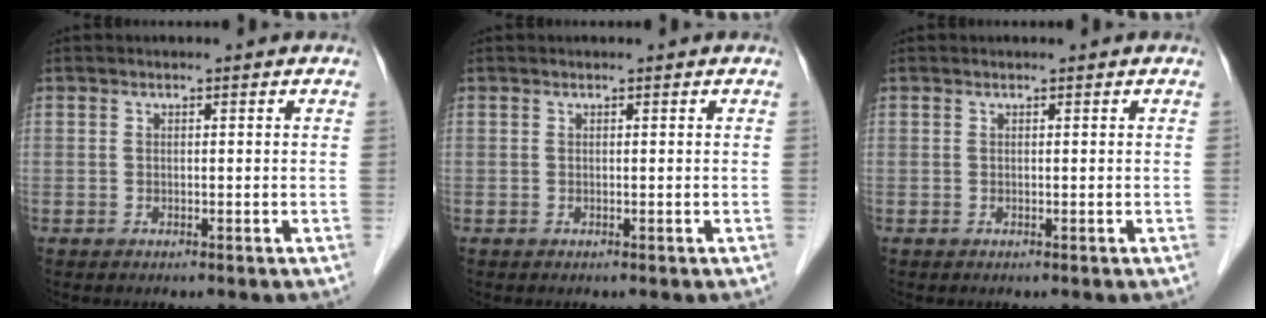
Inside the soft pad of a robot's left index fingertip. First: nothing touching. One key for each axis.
{"total": 0.0}
{"total": 0.0}